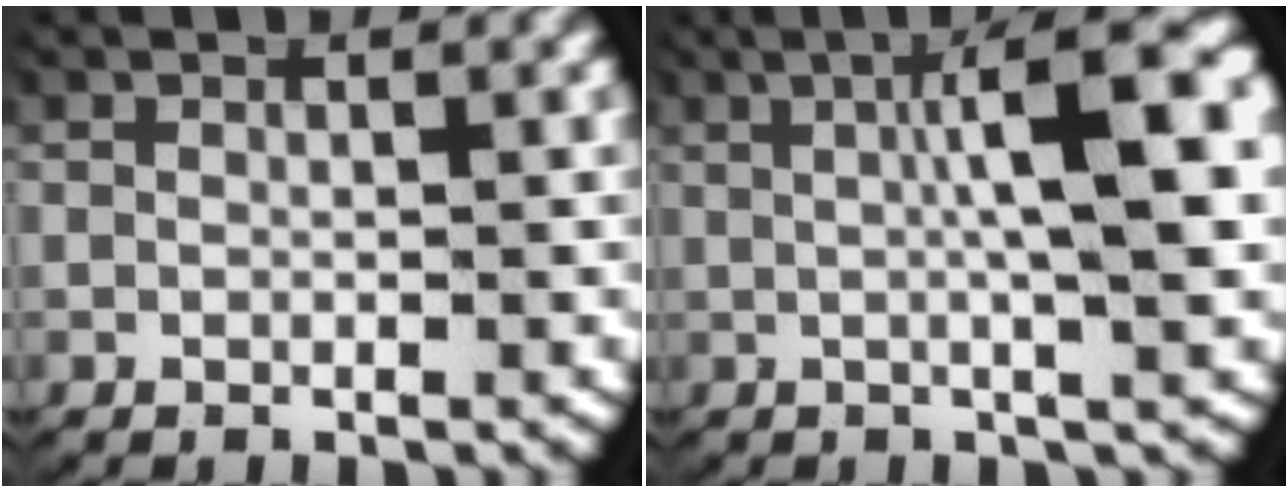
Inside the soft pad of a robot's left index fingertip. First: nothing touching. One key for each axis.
{"total": 8.3, "fx": 2.0, "fy": 2.0, "fz": 7.8, "tx": -0.120, "ty": 0.020, "tz": 0.025}